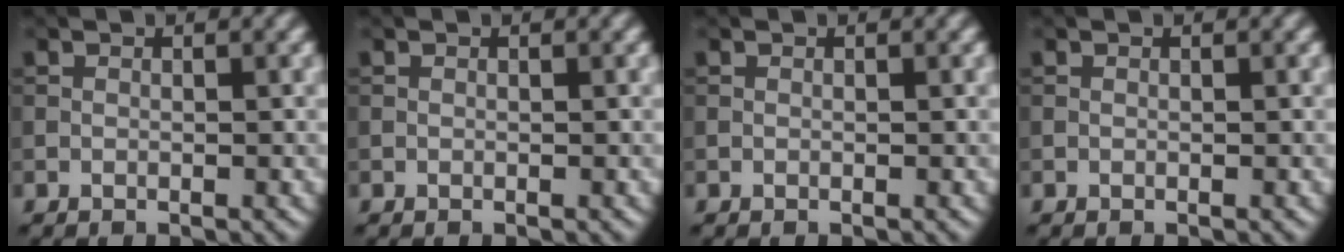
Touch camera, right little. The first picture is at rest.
{"total": 0.0}
{"total": 0.0}
{"total": 0.0}